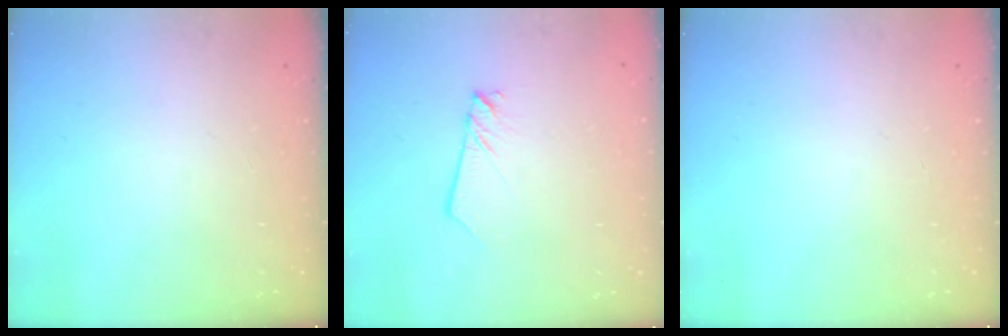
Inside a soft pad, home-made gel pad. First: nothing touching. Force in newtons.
{"total": 2.5, "press": 2.5, "slide": 0.1}
{"total": 0.0}